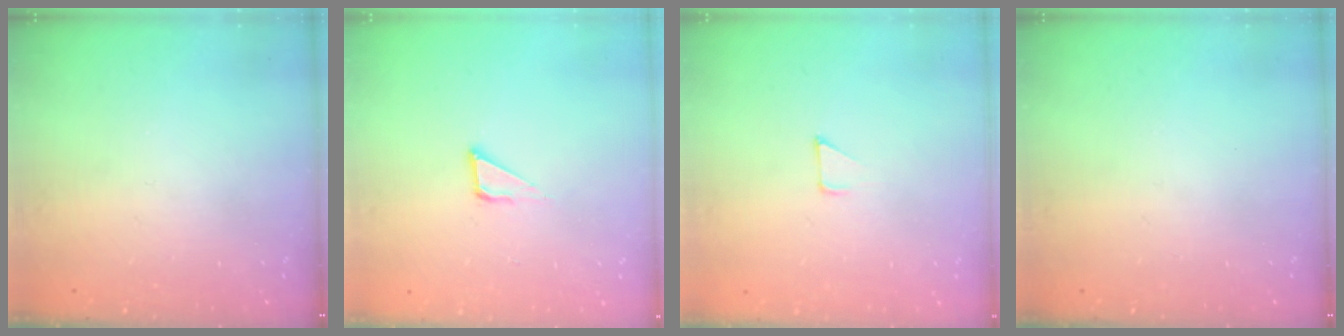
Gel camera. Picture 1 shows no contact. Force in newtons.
{"total": 4.8, "press": 4.8, "slide": 0.4}
{"total": 2.8, "press": 2.8, "slide": 0.2}
{"total": 0.0}